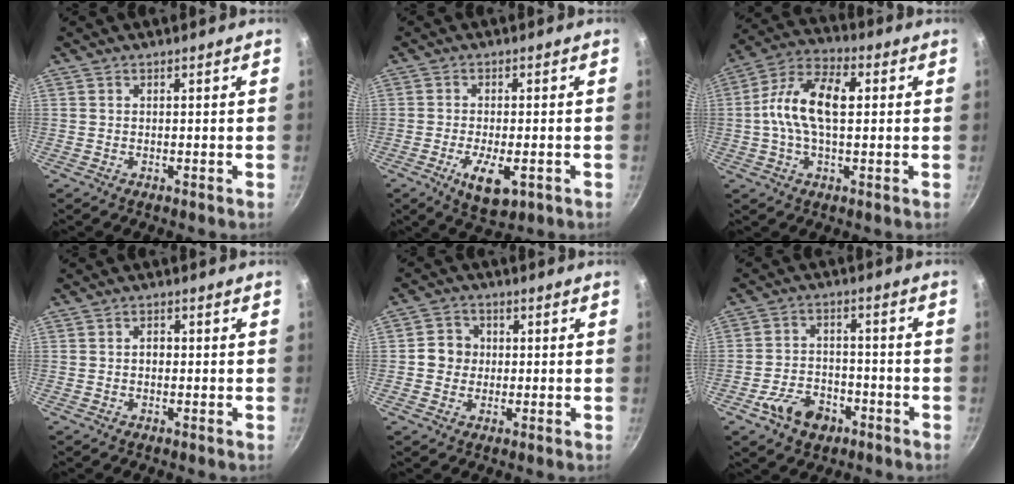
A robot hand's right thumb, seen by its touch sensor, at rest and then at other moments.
{"total": 7.1, "force": [-2.7, 3.0, 5.8], "torque": [-0.098, -0.006, -0.038]}
{"total": 13.0, "force": [1.3, 6.7, 11.0], "torque": [-0.216, 0.029, 0.016]}
{"total": 1.6, "force": [-0.2, 1.2, 1.0], "torque": [-0.004, 0.006, -0.006]}
{"total": 5.3, "force": [0.0, 4.9, 2.0], "torque": [-0.012, 0.011, -0.006]}
{"total": 8.8, "force": [-4.7, 5.8, 4.7], "torque": [-0.060, 0.030, -0.079]}